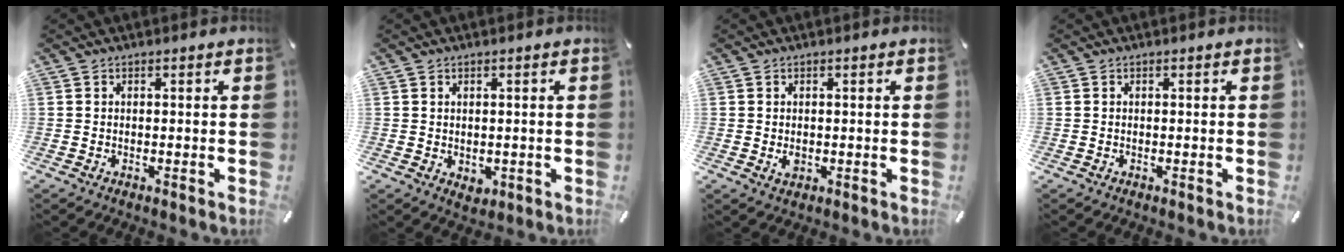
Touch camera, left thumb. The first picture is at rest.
{"total": 1.8, "force": [0.3, 1.6, 0.6], "torque": [-0.005, -0.001, 0.004]}
{"total": 1.7, "force": [0.0, 1.4, 1.0], "torque": [-0.020, 0.003, -0.001]}
{"total": 0.0}